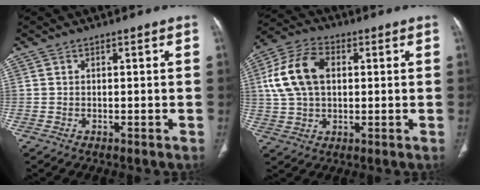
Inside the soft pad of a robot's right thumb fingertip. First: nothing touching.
{"total": 13.0, "force": [2.3, 8.5, 9.6], "torque": [-0.186, 0.020, 0.039]}